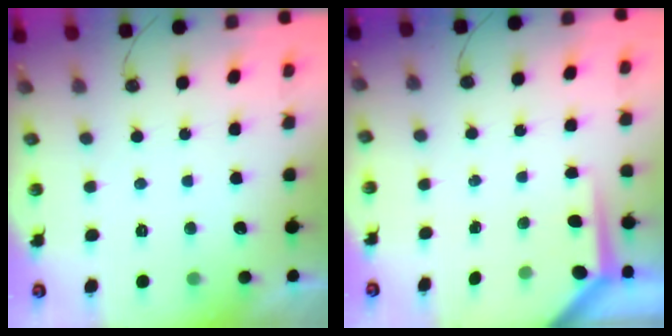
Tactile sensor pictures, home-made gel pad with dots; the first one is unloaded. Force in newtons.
{"total": 4.0, "press": 3.9, "slide": 0.3}